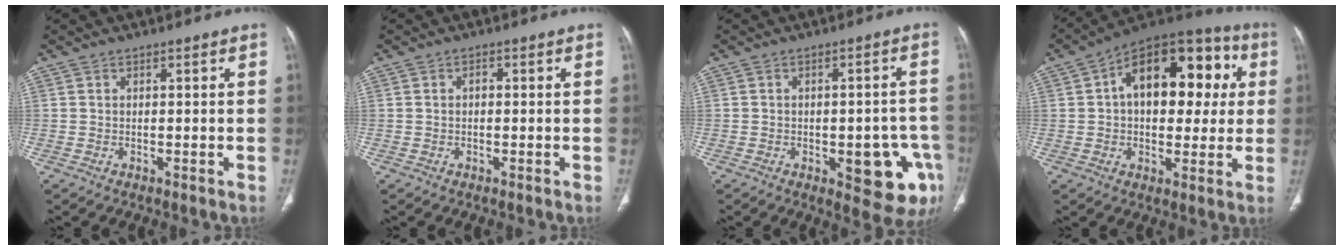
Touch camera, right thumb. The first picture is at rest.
{"total": 1.1, "force": [0.0, 0.7, 0.8], "torque": [-0.012, 0.006, 0.000]}
{"total": 12.1, "force": [-4.3, 5.1, 10.1], "torque": [-0.096, 0.018, -0.040]}
{"total": 21.7, "force": [4.3, 12.6, 17.2], "torque": [-0.203, 0.034, 0.053]}